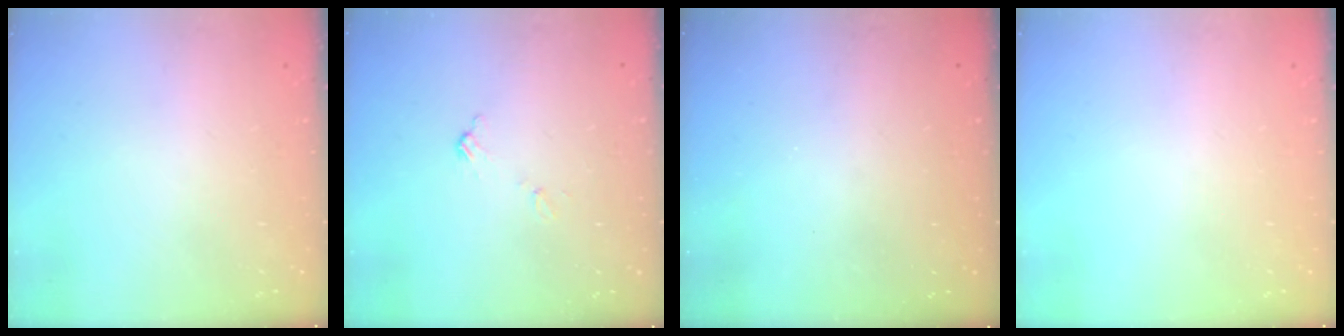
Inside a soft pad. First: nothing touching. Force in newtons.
{"total": 5.2, "press": 5.1, "slide": 0.4}
{"total": 3.3, "press": 3.3, "slide": 0.1}
{"total": 0.0}